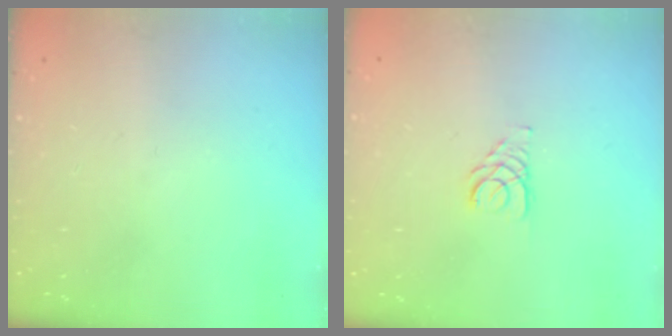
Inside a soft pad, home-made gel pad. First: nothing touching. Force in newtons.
{"total": 2.9, "press": 2.9, "slide": 0.3}